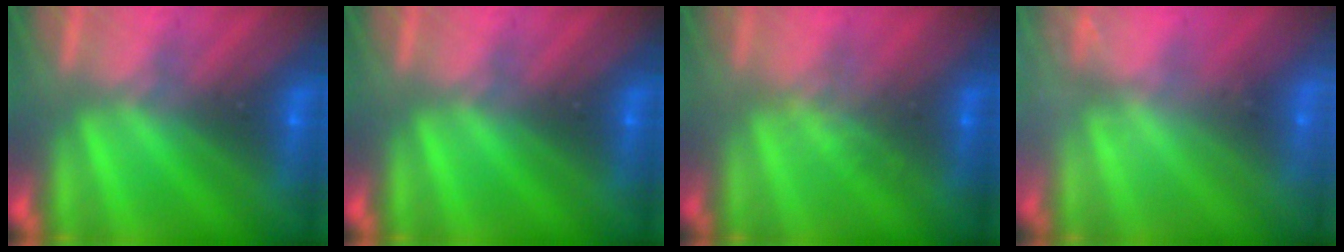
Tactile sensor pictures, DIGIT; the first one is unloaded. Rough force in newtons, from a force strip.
{"total": 0.0}
{"total": 1.4}
{"total": 2.7}